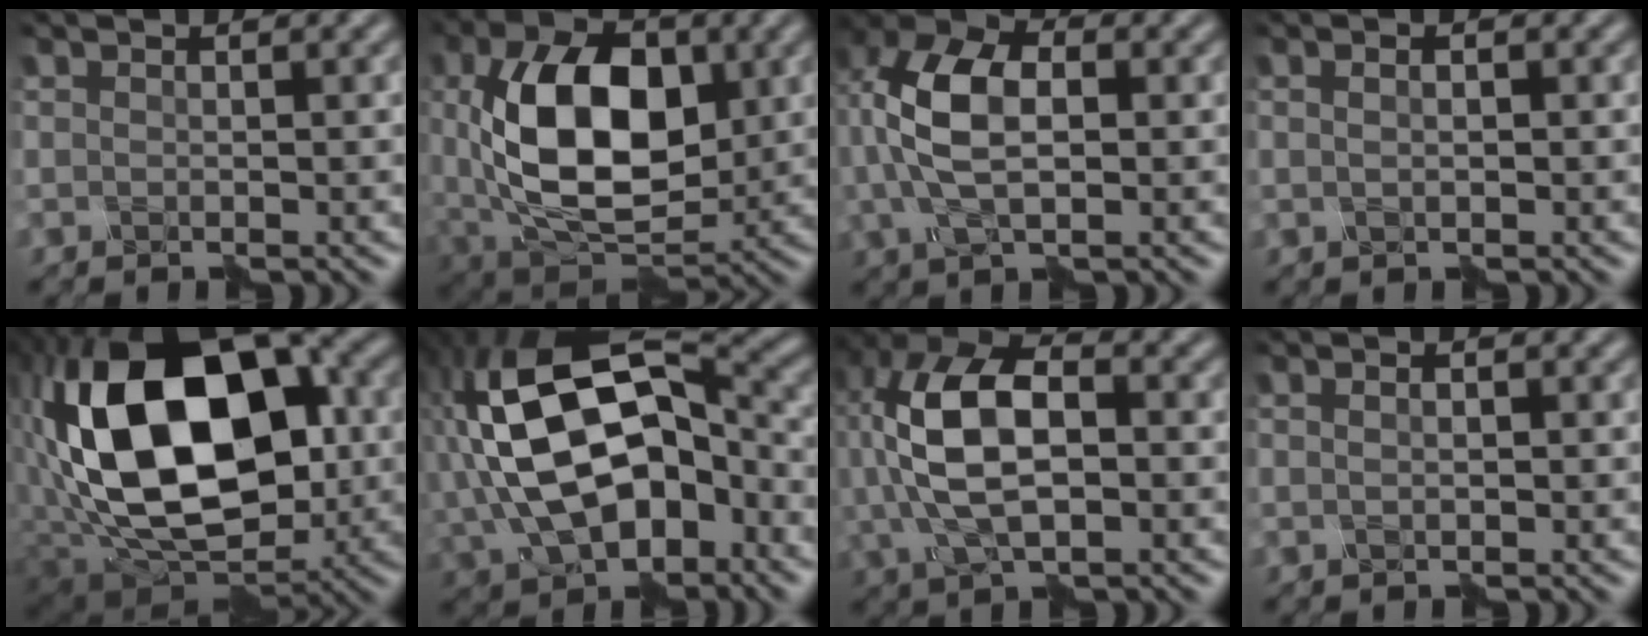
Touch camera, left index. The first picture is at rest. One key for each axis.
{"total": 11.6, "fx": 0.7, "fy": 7.1, "fz": 9.1, "tx": -0.160, "ty": 0.000, "tz": 0.014}
{"total": 7.6, "fx": 0.5, "fy": 4.5, "fz": 6.1, "tx": -0.134, "ty": 0.011, "tz": 0.001}
{"total": 1.6, "fx": 0.5, "fy": 0.8, "fz": 1.3, "tx": -0.016, "ty": 0.001, "tz": -0.001}
{"total": 17.4, "fx": 1.0, "fy": 11.4, "fz": 13.1, "tx": -0.233, "ty": 0.011, "tz": 0.008}
{"total": 15.2, "fx": -0.7, "fy": 9.7, "fz": 11.7, "tx": -0.231, "ty": 0.000, "tz": -0.007}
{"total": 10.4, "fx": 0.8, "fy": 5.9, "fz": 8.6, "tx": -0.191, "ty": 0.012, "tz": 0.011}
{"total": 1.3, "fx": 0.3, "fy": 0.6, "fz": 1.0, "tx": -0.012, "ty": -0.003, "tz": 0.003}